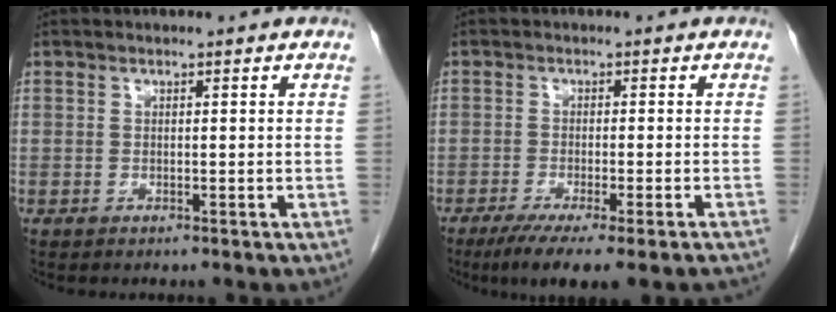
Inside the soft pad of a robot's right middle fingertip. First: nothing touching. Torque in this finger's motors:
{"motor_torque": [1.21, -0.93, 0.19, 0.10]}